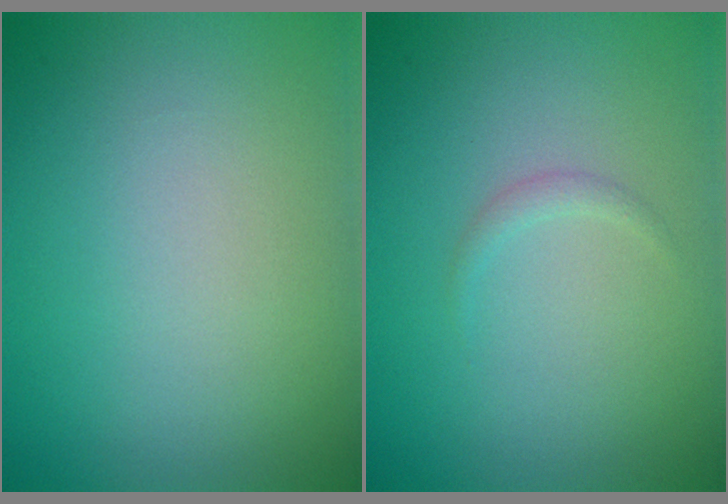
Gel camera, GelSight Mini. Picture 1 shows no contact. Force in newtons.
{"total": 0.7, "press": 0.7, "slide": 0.0}